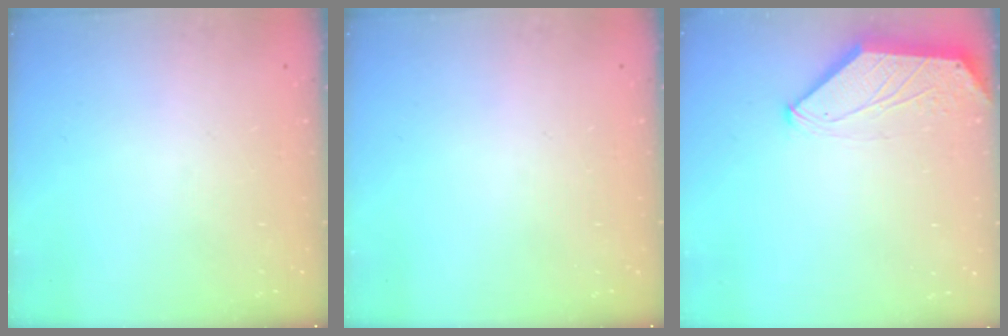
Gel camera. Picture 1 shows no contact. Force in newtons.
{"total": 0.0}
{"total": 0.0}